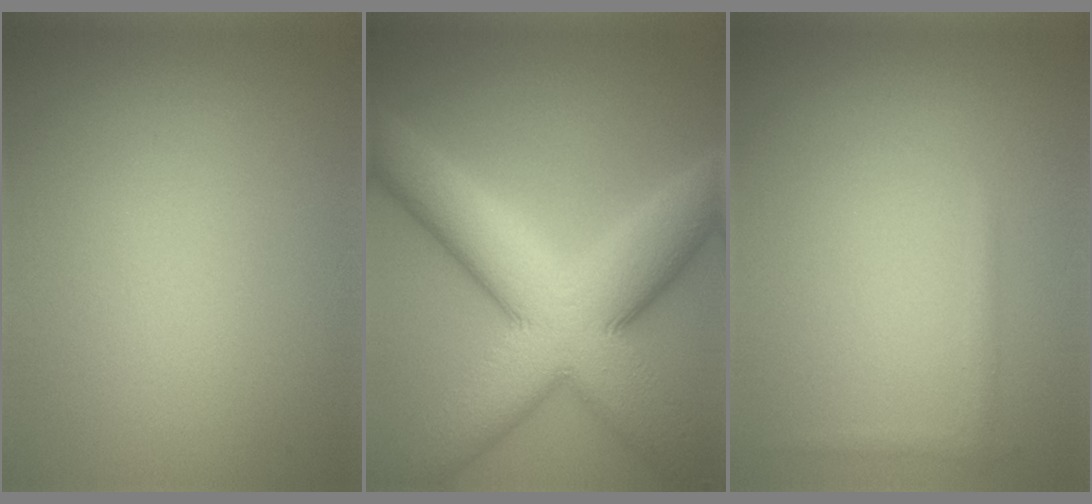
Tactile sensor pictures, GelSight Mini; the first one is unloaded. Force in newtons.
{"total": 12.8, "press": 12.7, "slide": 0.6}
{"total": 0.8, "press": 0.8, "slide": 0.1}